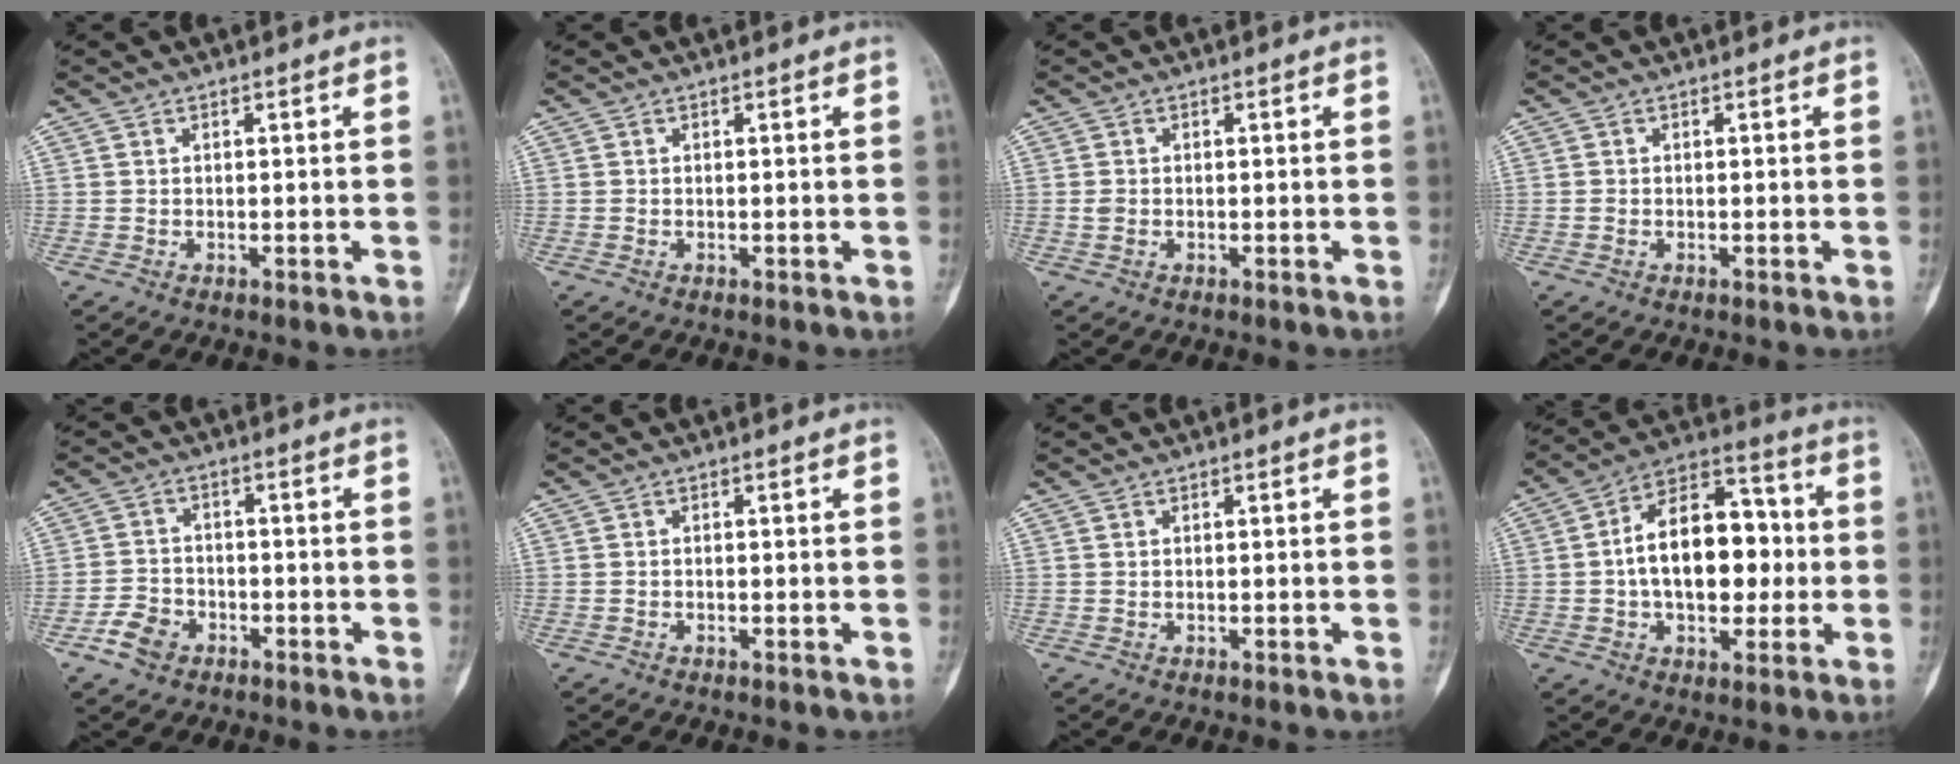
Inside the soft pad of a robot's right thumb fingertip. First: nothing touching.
{"total": 0.0}
{"total": 1.4, "force": [-0.2, 1.0, 0.9], "torque": [-0.017, 0.002, -0.004]}
{"total": 0.5, "force": [-0.1, 0.4, 0.3], "torque": [-0.005, 0.001, -0.003]}
{"total": 5.4, "force": [-3.1, 3.8, 2.3], "torque": [-0.034, 0.021, -0.055]}
{"total": 0.0}
{"total": 0.0}
{"total": 17.8, "force": [-0.3, 10.8, 14.2], "torque": [-0.189, 0.036, -0.012]}